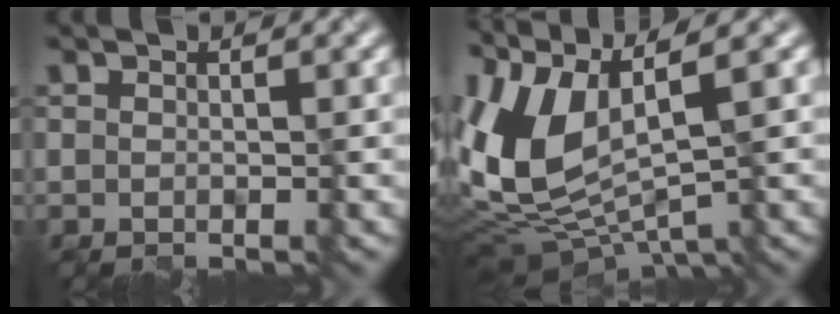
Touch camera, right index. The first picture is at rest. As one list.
[{"total": 8.3, "force": [0.5, 3.5, 7.5], "torque": [-0.175, 0.001, 0.001]}]